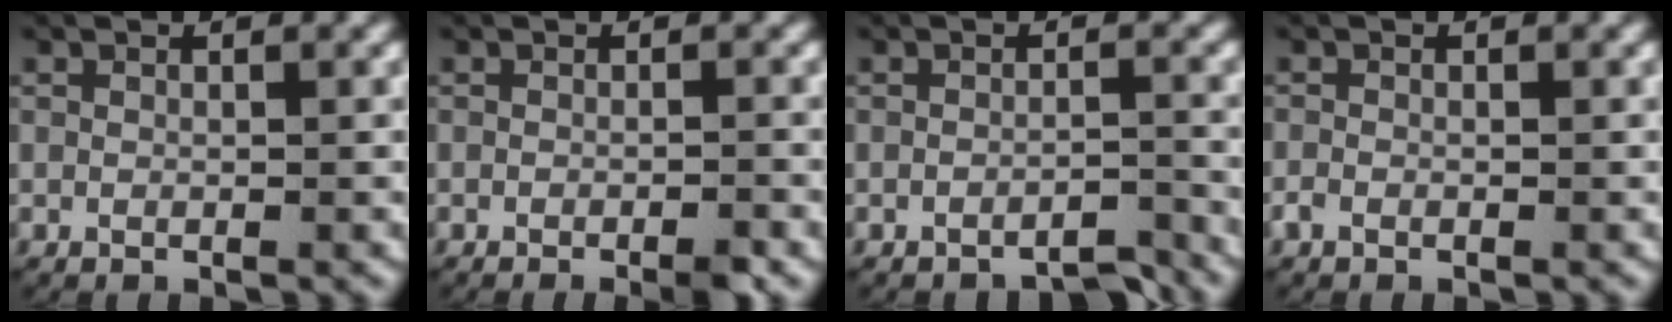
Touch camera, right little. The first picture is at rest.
{"total": 1.3, "force": [-1.0, 0.1, 0.8], "torque": [-0.008, 0.000, -0.017]}
{"total": 2.3, "force": [-2.3, 0.2, 0.3], "torque": [0.004, 0.001, -0.042]}
{"total": 0.8, "force": [-0.5, 0.6, 0.3], "torque": [-0.008, 0.001, -0.011]}